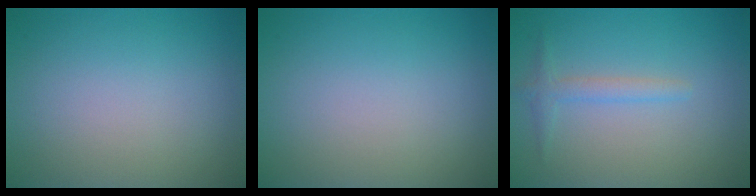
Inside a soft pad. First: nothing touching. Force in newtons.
{"total": 0.0}
{"total": 1.6, "press": 1.6, "slide": 0.1}